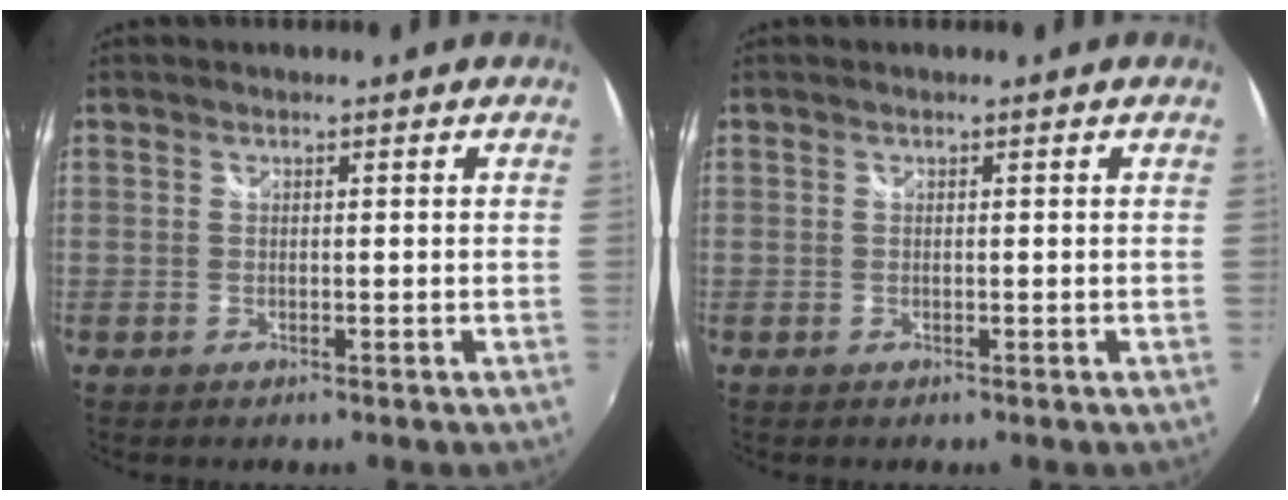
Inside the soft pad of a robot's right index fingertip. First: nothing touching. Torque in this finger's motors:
{"motor_torque": [0.00, 0.00, 0.00, 0.00]}